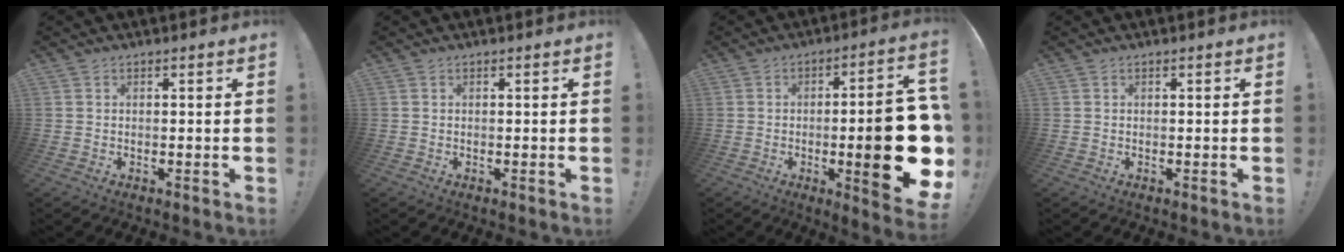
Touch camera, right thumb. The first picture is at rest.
{"total": 0.0}
{"total": 20.9, "force": [-3.2, 4.7, 20.1], "torque": [-0.273, 0.002, -0.038]}
{"total": 0.0}